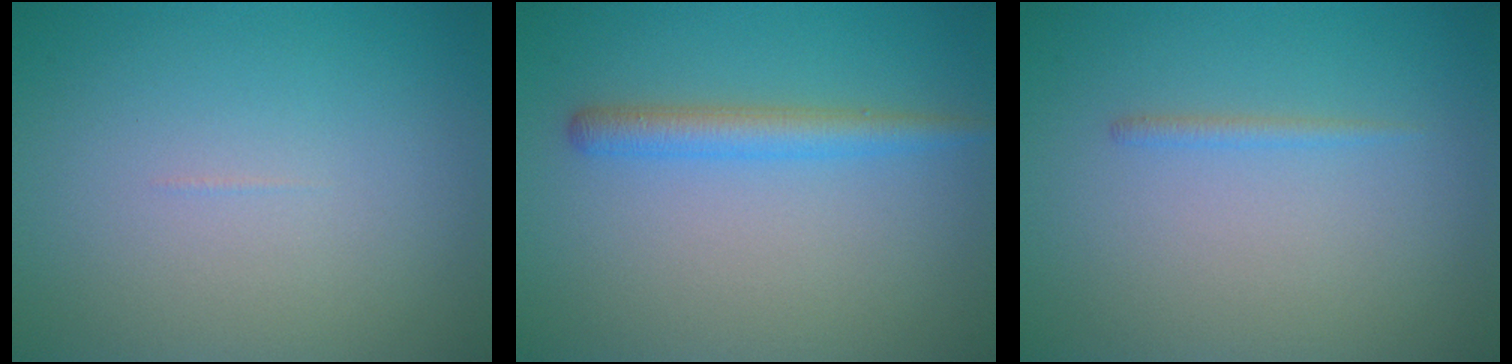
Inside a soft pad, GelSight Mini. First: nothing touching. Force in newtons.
{"total": 2.6, "press": 2.6, "slide": 0.1}
{"total": 0.8, "press": 0.8, "slide": 0.1}